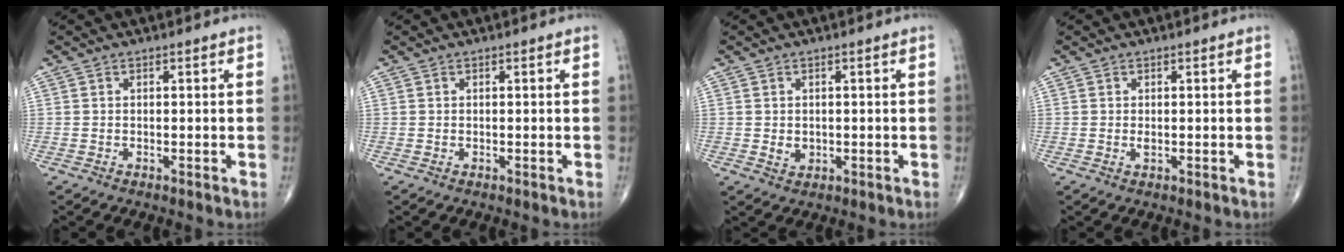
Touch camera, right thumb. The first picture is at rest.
{"total": 0.0}
{"total": 2.1, "force": [-0.1, 1.7, 1.2], "torque": [-0.014, -0.002, 0.005]}
{"total": 0.7, "force": [0.0, 0.3, 0.6], "torque": [-0.013, -0.003, 0.000]}